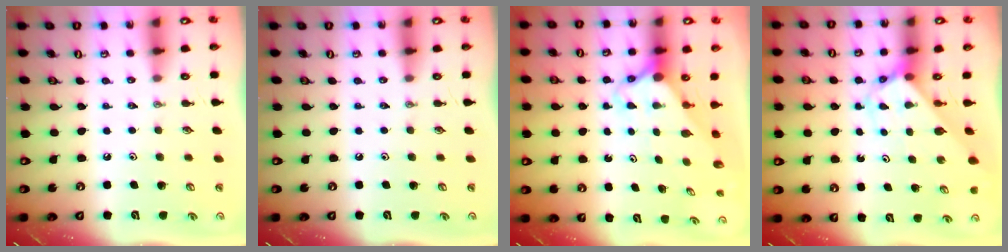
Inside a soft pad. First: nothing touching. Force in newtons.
{"total": 0.0}
{"total": 3.0, "press": 3.0, "slide": 0.2}
{"total": 2.8, "press": 2.8, "slide": 0.1}